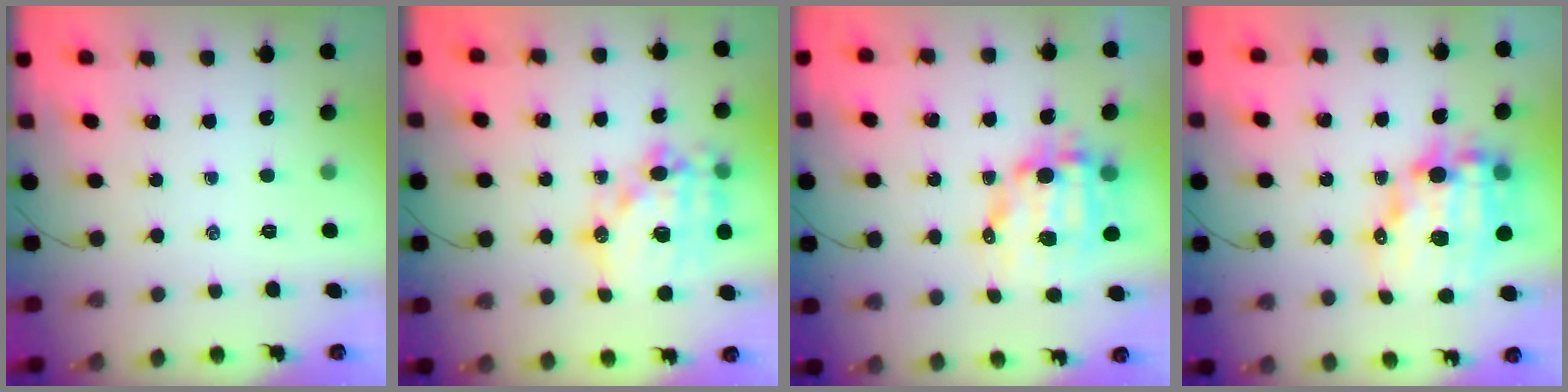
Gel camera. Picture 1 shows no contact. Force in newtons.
{"total": 18.1, "press": 17.6, "slide": 3.8}
{"total": 12.0, "press": 11.8, "slide": 2.4}
{"total": 15.5, "press": 15.1, "slide": 3.5}